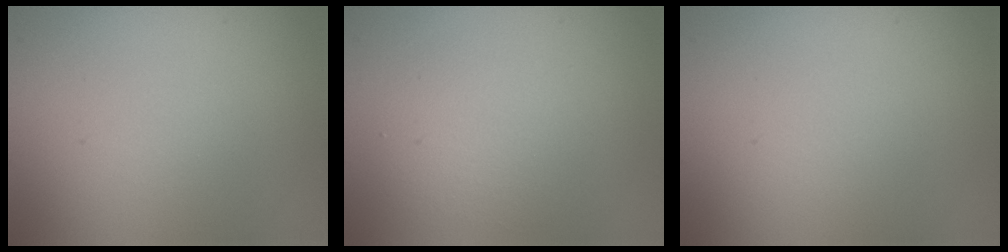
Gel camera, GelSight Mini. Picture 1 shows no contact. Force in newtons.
{"total": 3.4, "press": 3.3, "slide": 0.2}
{"total": 0.0}